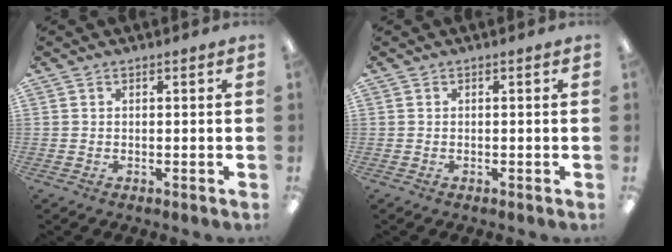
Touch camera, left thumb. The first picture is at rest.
{"total": 0.0}